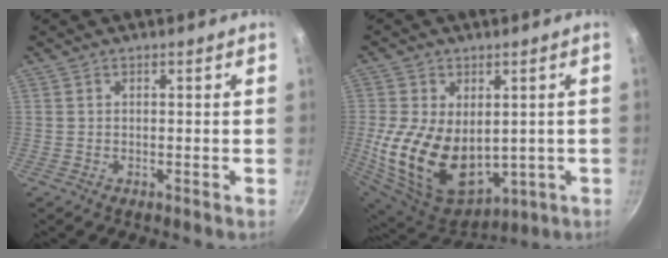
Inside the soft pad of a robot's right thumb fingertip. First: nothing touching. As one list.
[{"total": 19.8, "force": [-0.4, 13.0, 14.9], "torque": [-0.281, -0.022, 0.023]}]